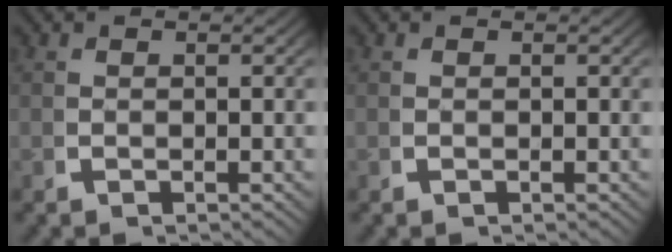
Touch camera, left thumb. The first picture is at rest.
{"total": 0.0}